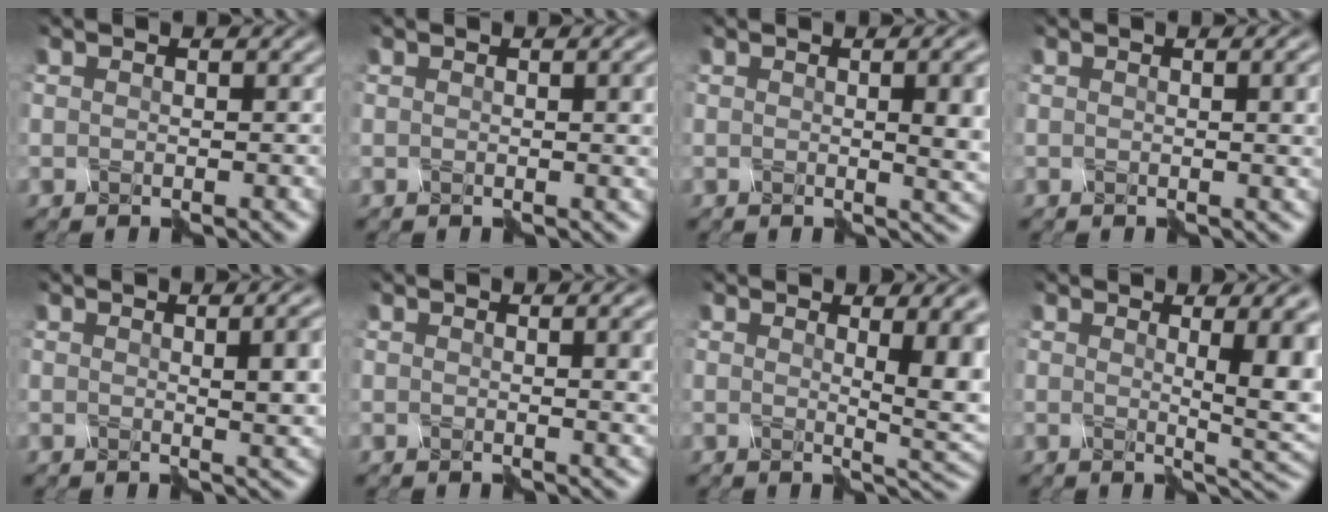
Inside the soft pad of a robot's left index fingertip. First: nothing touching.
{"total": 1.9, "force": [0.6, 0.1, 1.8], "torque": [-0.018, 0.001, 0.011]}
{"total": 4.7, "force": [0.3, 1.2, 4.5], "torque": [-0.042, -0.006, 0.008]}
{"total": 2.6, "force": [0.7, 0.5, 2.5], "torque": [-0.018, 0.001, 0.014]}
{"total": 4.3, "force": [0.5, 1.0, 4.2], "torque": [-0.041, -0.003, 0.011]}
{"total": 3.2, "force": [0.8, 0.8, 3.0], "torque": [-0.020, 0.000, 0.015]}
{"total": 5.0, "force": [1.1, 1.2, 4.8], "torque": [-0.055, -0.006, 0.020]}
{"total": 4.8, "force": [0.7, 0.9, 4.7], "torque": [-0.062, -0.009, 0.013]}